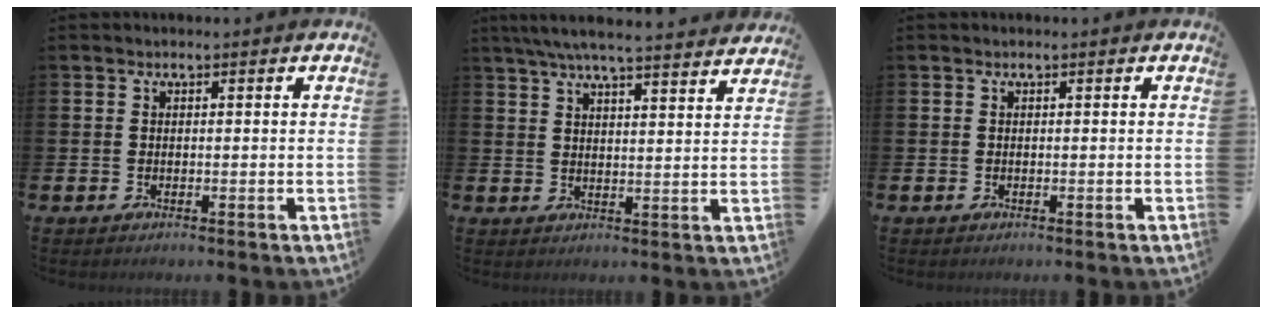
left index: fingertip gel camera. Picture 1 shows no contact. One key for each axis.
{"total": 6.2, "fx": 5.9, "fy": 0.0, "fz": 2.2, "tx": -0.054, "ty": -0.031, "tz": 0.103}
{"total": 0.0}